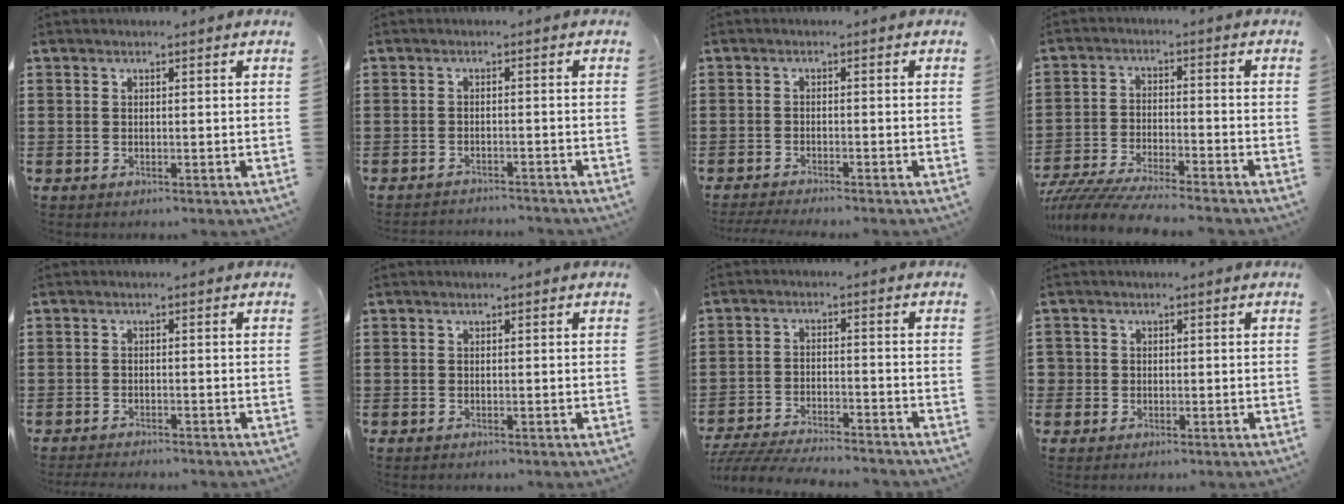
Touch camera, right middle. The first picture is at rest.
{"total": 1.8, "force": [-1.8, -0.1, 0.0], "torque": [-0.006, -0.002, -0.036]}
{"total": 1.8, "force": [-1.7, -0.2, 0.6], "torque": [-0.011, -0.002, -0.032]}
{"total": 6.5, "force": [-6.3, -0.1, 1.7], "torque": [-0.050, -0.014, -0.126]}
{"total": 1.4, "force": [-1.4, -0.1, 0.1], "torque": [-0.007, -0.001, -0.029]}
{"total": 0.0}
{"total": 5.6, "force": [-5.4, 0.2, 1.2], "torque": [-0.031, -0.005, -0.109]}
{"total": 1.3, "force": [-0.1, 1.3, 0.2], "torque": [-0.010, 0.004, -0.003]}